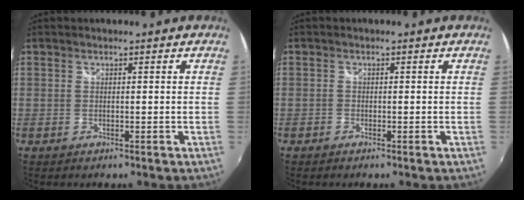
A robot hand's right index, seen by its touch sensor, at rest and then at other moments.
{"total": 0.7, "force": [-0.6, 0.3, 0.1], "torque": [-0.004, -0.001, -0.014]}